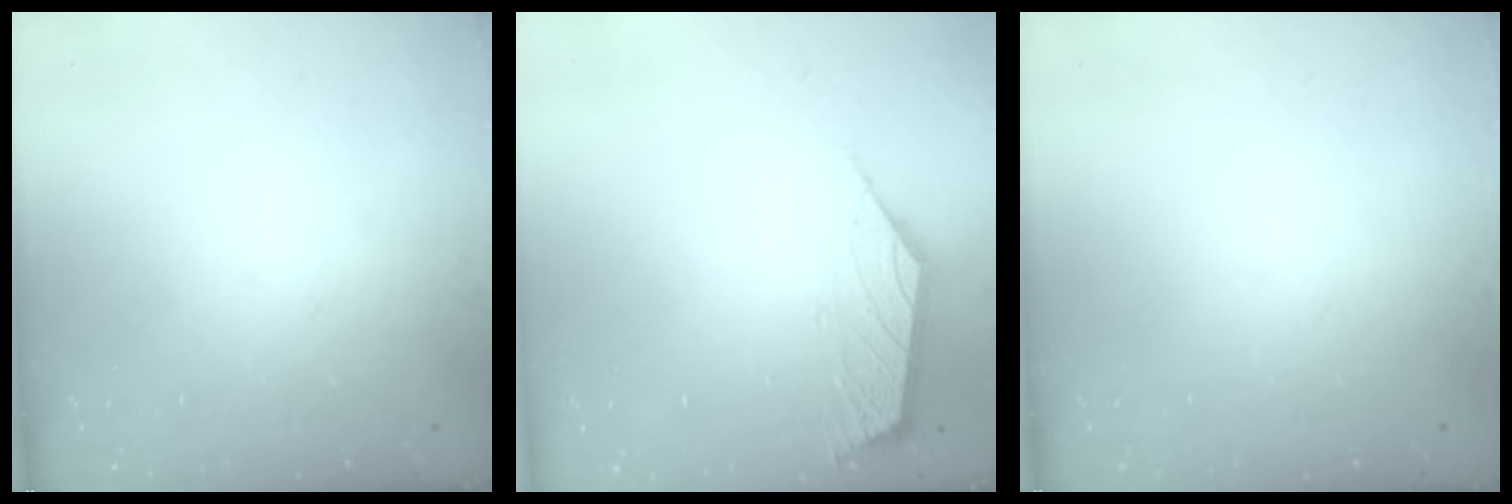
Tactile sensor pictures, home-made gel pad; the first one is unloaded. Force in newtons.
{"total": 2.9, "press": 2.9, "slide": 0.7}
{"total": 0.0}